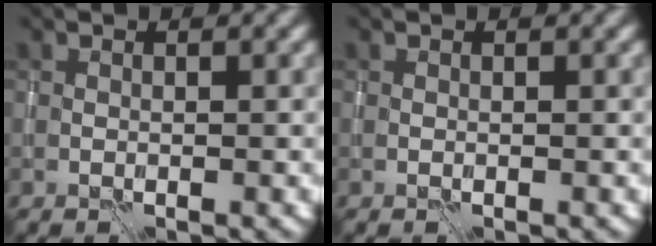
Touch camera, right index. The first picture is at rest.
{"total": 0.0}